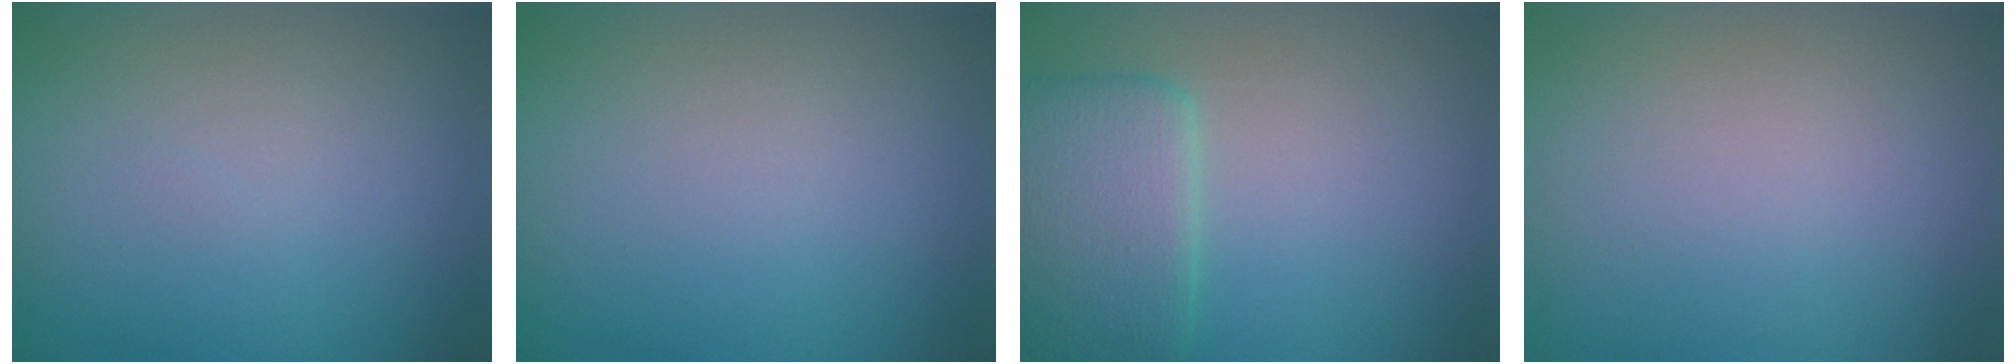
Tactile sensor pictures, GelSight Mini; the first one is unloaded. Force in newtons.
{"total": 0.0}
{"total": 5.2, "press": 5.2, "slide": 0.4}
{"total": 0.0}